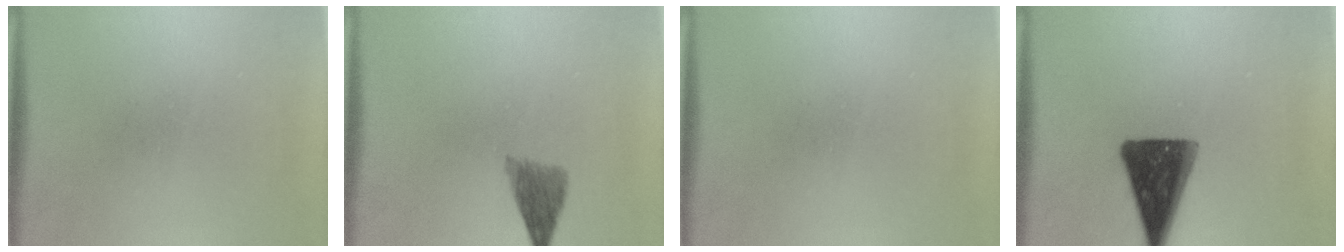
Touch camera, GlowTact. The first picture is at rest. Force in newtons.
{"total": 3.2}
{"total": 0.0}
{"total": 13.8}